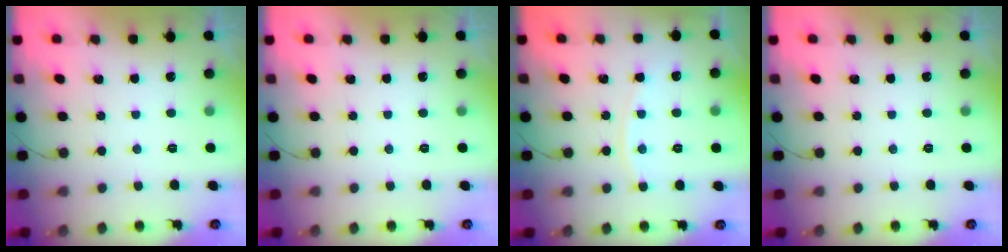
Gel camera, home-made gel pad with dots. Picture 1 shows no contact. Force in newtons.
{"total": 0.0}
{"total": 5.2, "press": 5.2, "slide": 0.3}
{"total": 0.0}